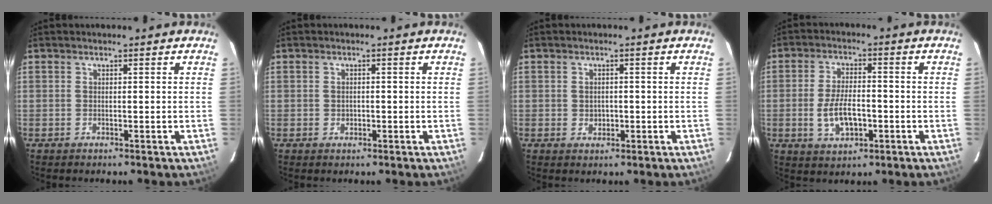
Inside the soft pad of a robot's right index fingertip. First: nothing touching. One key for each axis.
{"total": 1.1, "fx": -0.2, "fy": 1.0, "fz": 0.5, "tx": -0.007, "ty": 0.001, "tz": -0.003}
{"total": 2.0, "fx": -0.2, "fy": 1.7, "fz": 1.0, "tx": -0.015, "ty": 0.002, "tz": -0.002}
{"total": 7.7, "fx": -2.1, "fy": 3.7, "fz": 6.4, "tx": -0.132, "ty": -0.003, "tz": -0.032}